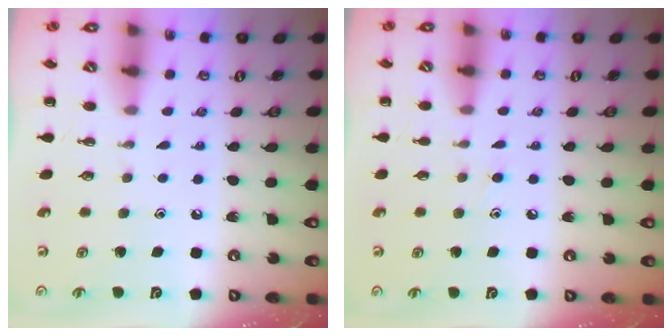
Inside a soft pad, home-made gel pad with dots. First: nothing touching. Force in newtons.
{"total": 6.3, "press": 5.9, "slide": 2.3}